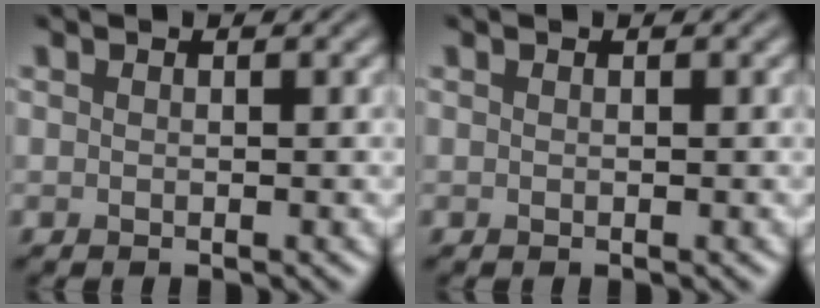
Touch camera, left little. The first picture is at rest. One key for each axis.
{"total": 0.0}